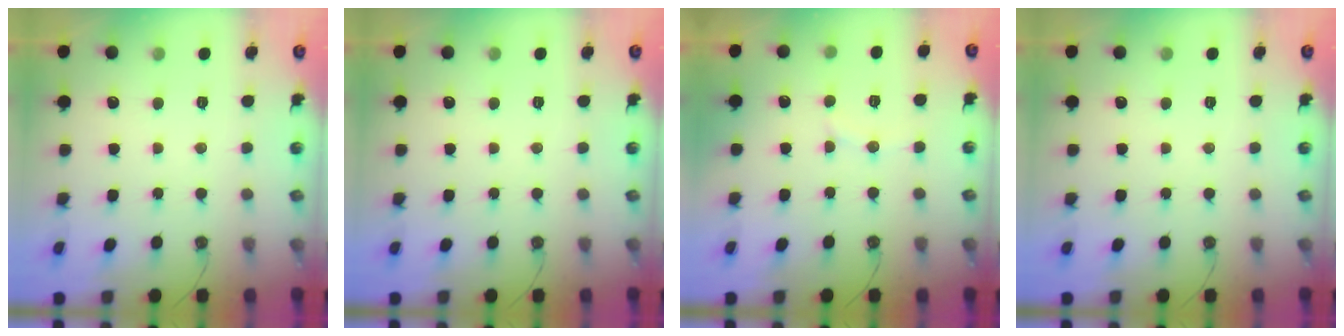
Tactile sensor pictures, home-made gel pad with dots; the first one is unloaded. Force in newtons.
{"total": 0.0}
{"total": 6.2, "press": 6.0, "slide": 1.6}
{"total": 0.0}